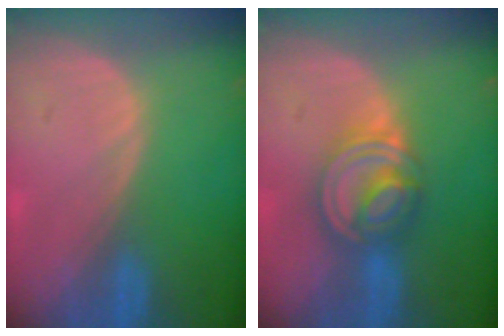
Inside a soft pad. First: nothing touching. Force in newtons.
{"total": 7.9, "press": 6.7, "slide": 4.1}